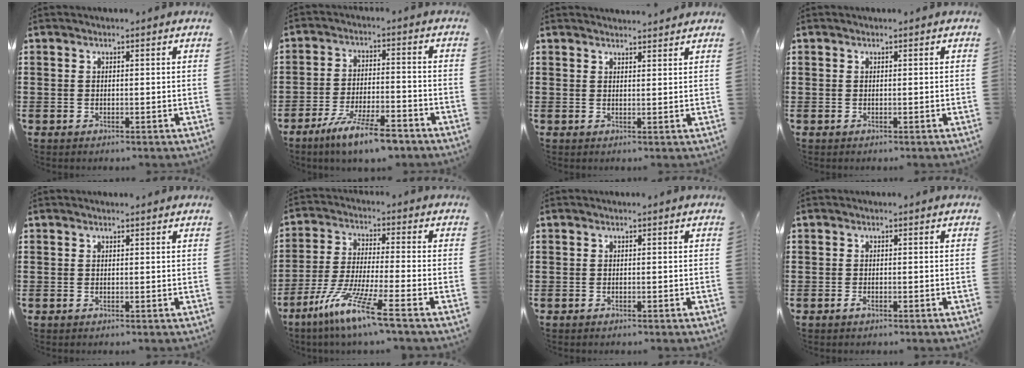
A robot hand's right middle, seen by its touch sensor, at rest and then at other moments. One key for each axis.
{"total": 8.1, "fx": -6.5, "fy": 1.1, "fz": 4.8, "tx": -0.097, "ty": -0.001, "tz": -0.123}
{"total": 1.7, "fx": 1.7, "fy": -0.1, "fz": -0.2, "tx": -0.001, "ty": 0.001, "tz": 0.033}
{"total": 0.0}
{"total": 0.0}
{"total": 9.7, "fx": -6.9, "fy": 0.1, "fz": 6.8, "tx": -0.151, "ty": -0.013, "tz": -0.139}
{"total": 0.5, "fx": -0.5, "fy": 0.1, "fz": 0.1, "tx": -0.004, "ty": -0.001, "tz": -0.009}
{"total": 1.0, "fx": -0.7, "fy": 0.4, "fz": 0.6, "tx": -0.022, "ty": -0.006, "tz": -0.015}